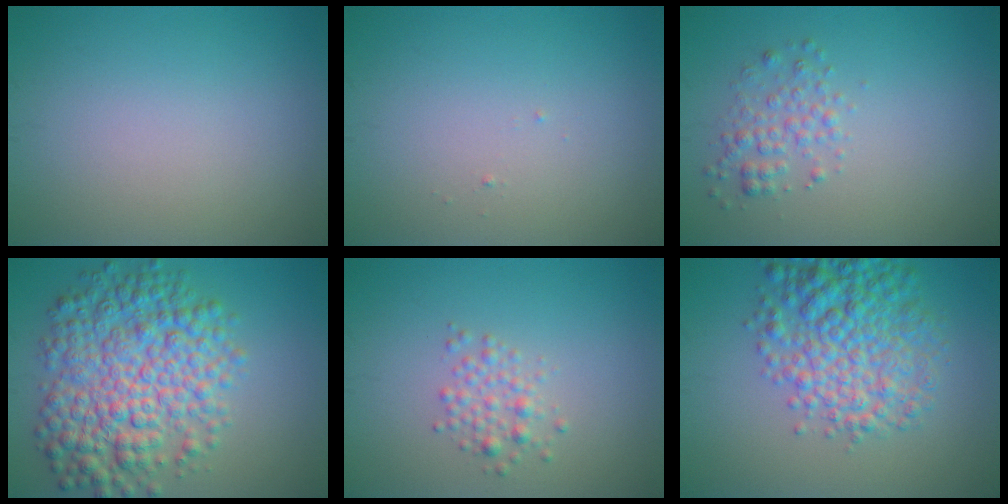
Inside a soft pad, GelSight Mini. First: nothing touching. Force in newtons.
{"total": 0.0}
{"total": 2.0, "press": 2.0, "slide": 0.1}
{"total": 9.1, "press": 9.1, "slide": 0.1}
{"total": 1.9, "press": 1.9, "slide": 0.1}
{"total": 7.1, "press": 7.1, "slide": 0.2}